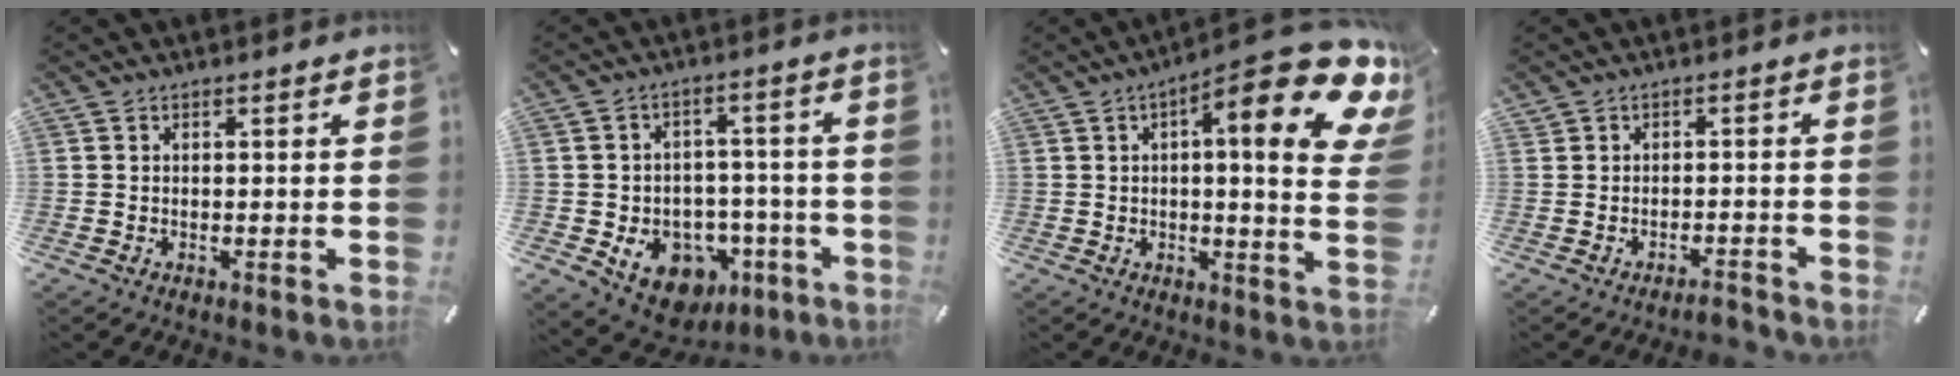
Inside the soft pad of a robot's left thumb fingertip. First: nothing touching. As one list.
[{"total": 11.6, "force": [-4.9, 9.1, 5.1], "torque": [-0.058, 0.028, -0.073]}, {"total": 19.7, "force": [9.0, 4.9, 16.8], "torque": [-0.236, -0.068, 0.131]}, {"total": 2.5, "force": [-2.2, 0.9, 0.6], "torque": [-0.011, 0.014, -0.045]}]